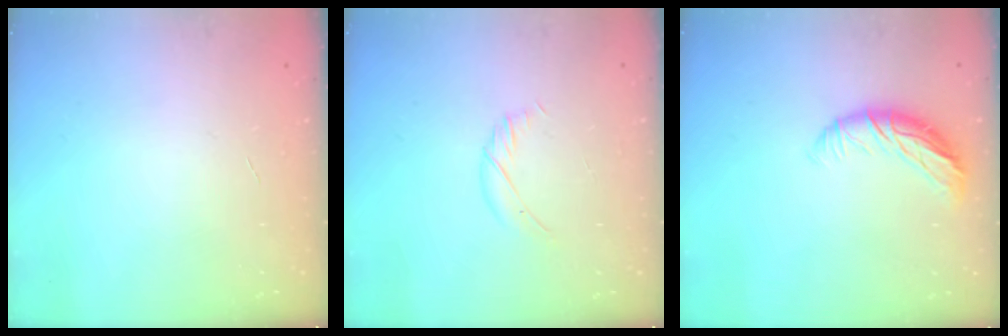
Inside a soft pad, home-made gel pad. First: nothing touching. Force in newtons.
{"total": 4.3, "press": 4.2, "slide": 1.2}
{"total": 10.0, "press": 10.0, "slide": 1.0}